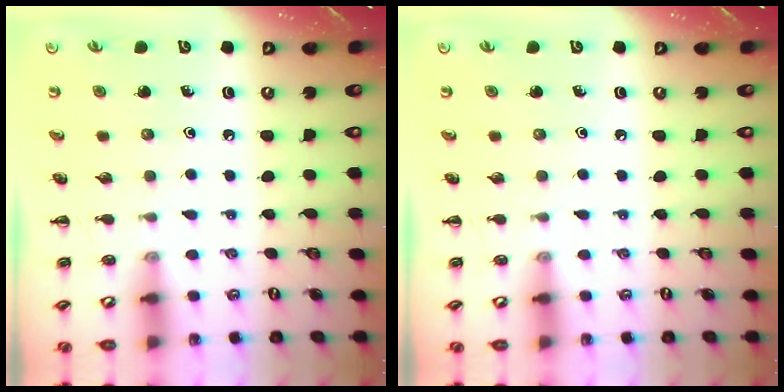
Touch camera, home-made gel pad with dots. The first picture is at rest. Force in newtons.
{"total": 0.0}